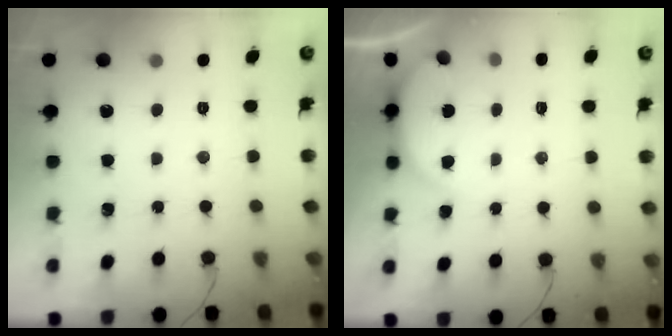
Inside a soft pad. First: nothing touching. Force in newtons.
{"total": 2.3, "press": 2.2, "slide": 0.6}